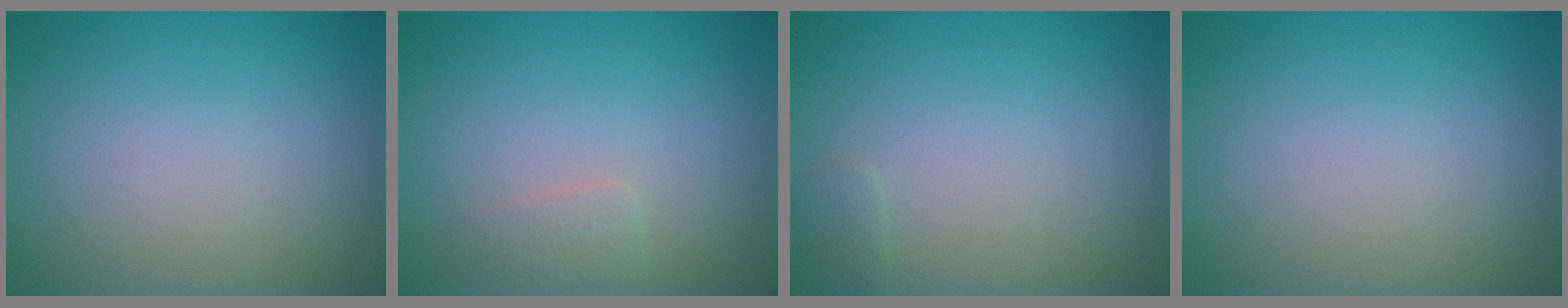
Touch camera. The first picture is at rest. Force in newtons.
{"total": 1.0, "press": 1.0, "slide": 0.1}
{"total": 0.8, "press": 0.8, "slide": 0.1}
{"total": 0.0}